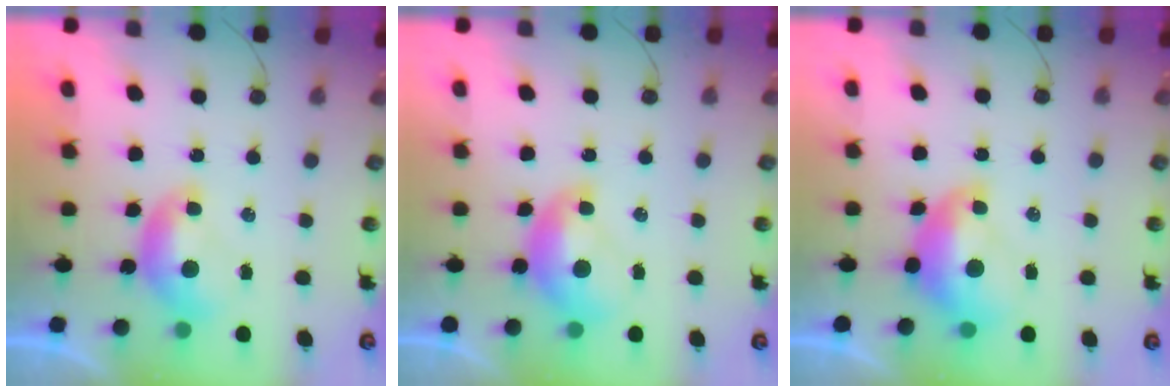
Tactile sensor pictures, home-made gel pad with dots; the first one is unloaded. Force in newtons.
{"total": 1.6, "press": 1.6, "slide": 0.2}
{"total": 2.6, "press": 2.5, "slide": 0.7}